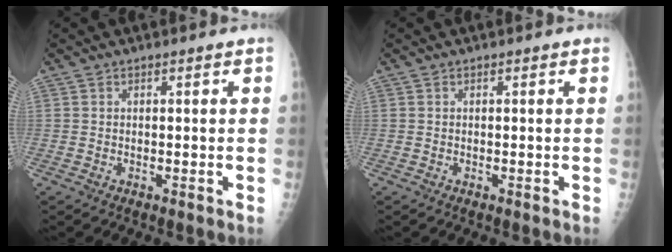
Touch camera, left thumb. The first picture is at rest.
{"total": 0.0}